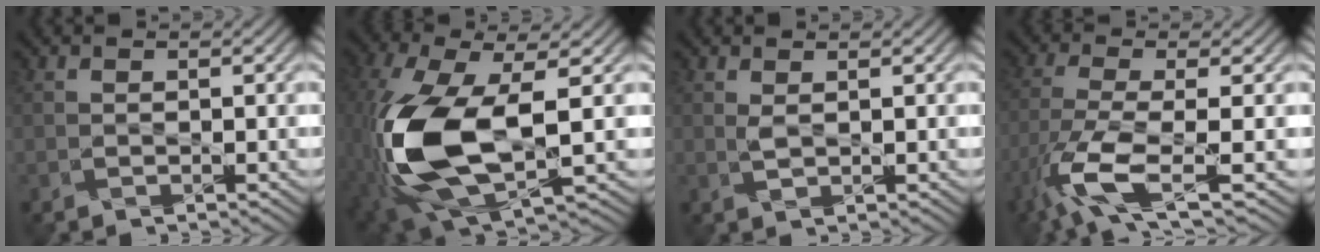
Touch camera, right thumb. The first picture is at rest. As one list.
[{"total": 15.0, "force": [-2.0, 7.1, 13.1], "torque": [-0.339, -0.031, -0.031]}, {"total": 0.9, "force": [0.6, 0.1, 0.6], "torque": [-0.021, 0.001, 0.012]}, {"total": 8.7, "force": [-4.1, 2.2, 7.3], "torque": [-0.157, -0.012, -0.093]}]